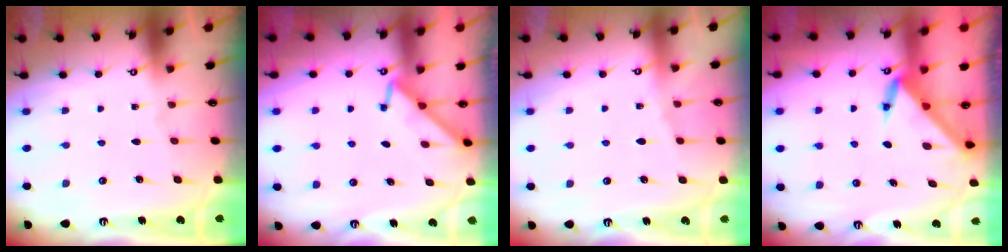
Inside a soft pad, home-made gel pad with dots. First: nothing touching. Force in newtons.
{"total": 3.3, "press": 3.2, "slide": 0.6}
{"total": 4.4, "press": 4.3, "slide": 0.8}
{"total": 3.2, "press": 3.2, "slide": 0.2}